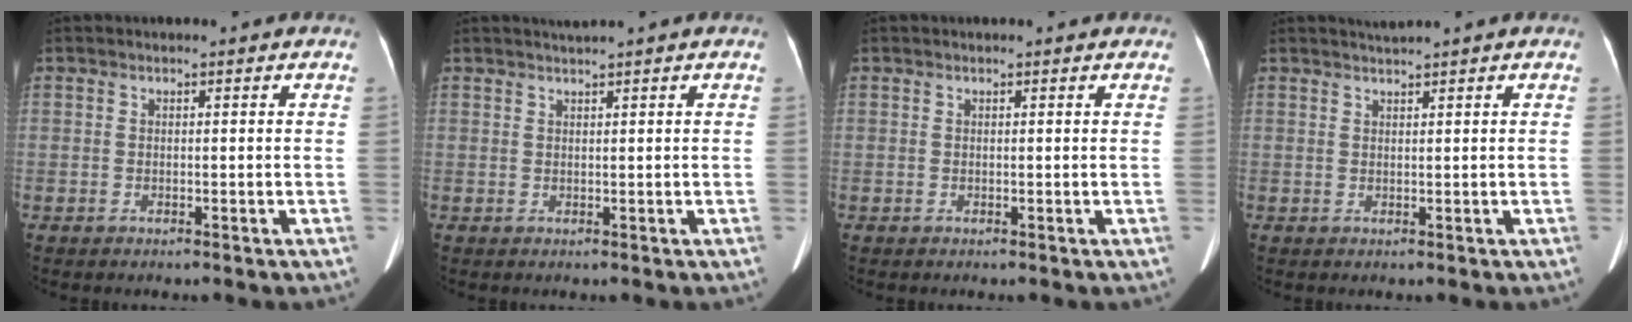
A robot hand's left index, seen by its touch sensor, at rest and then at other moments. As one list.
[{"total": 1.0, "force": [0.9, -0.4, 0.3], "torque": [-0.008, 0.001, 0.023]}, {"total": 0.8, "force": [0.8, 0.3, 0.2], "torque": [-0.010, 0.005, 0.006]}, {"total": 1.2, "force": [1.1, -0.6, 0.1], "torque": [-0.007, 0.002, 0.026]}]